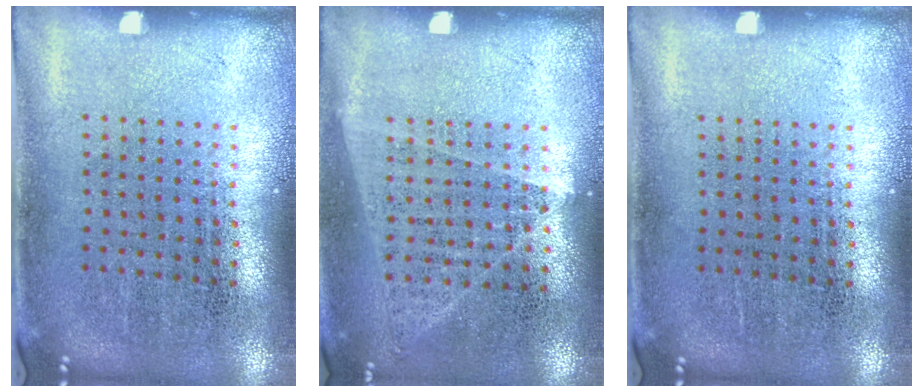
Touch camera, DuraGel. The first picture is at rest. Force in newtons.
{"total": 1.0, "press": 1.0, "slide": 0.3}
{"total": 0.0}